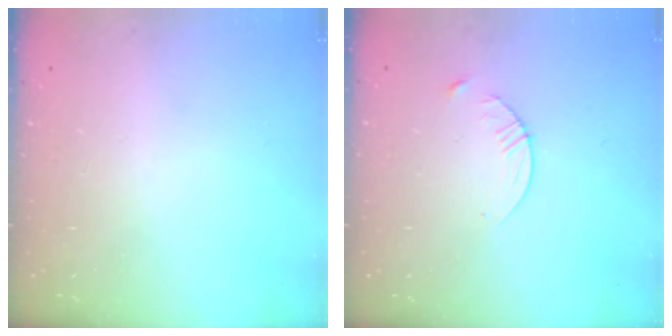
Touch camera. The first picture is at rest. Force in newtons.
{"total": 3.1, "press": 3.1, "slide": 0.4}